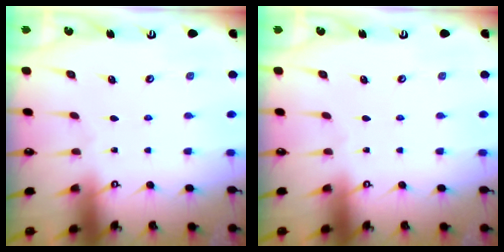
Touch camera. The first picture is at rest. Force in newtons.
{"total": 0.0}